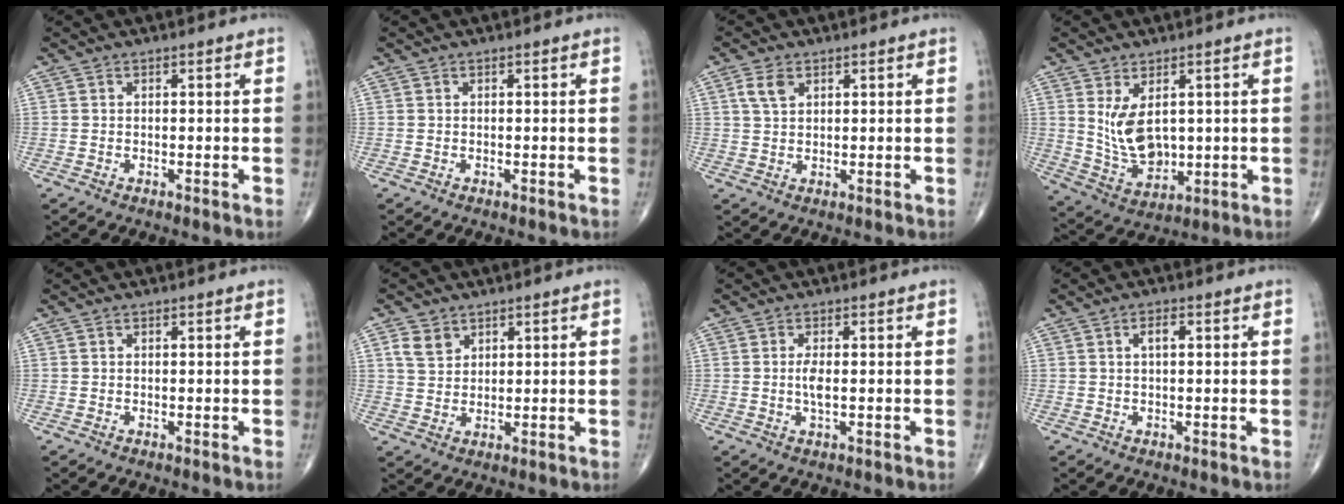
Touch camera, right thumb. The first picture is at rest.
{"total": 0.0}
{"total": 3.7, "force": [1.7, 2.2, 2.4], "torque": [-0.046, 0.002, 0.036]}
{"total": 8.8, "force": [1.9, 5.2, 6.8], "torque": [-0.107, -0.025, 0.056]}
{"total": 0.0}
{"total": 4.3, "force": [2.3, 3.1, 1.8], "torque": [-0.024, -0.012, 0.050]}
{"total": 2.5, "force": [-0.1, 0.7, 2.4], "torque": [-0.049, -0.005, -0.003]}
{"total": 2.2, "force": [0.5, 0.9, 1.9], "torque": [-0.031, 0.003, 0.008]}